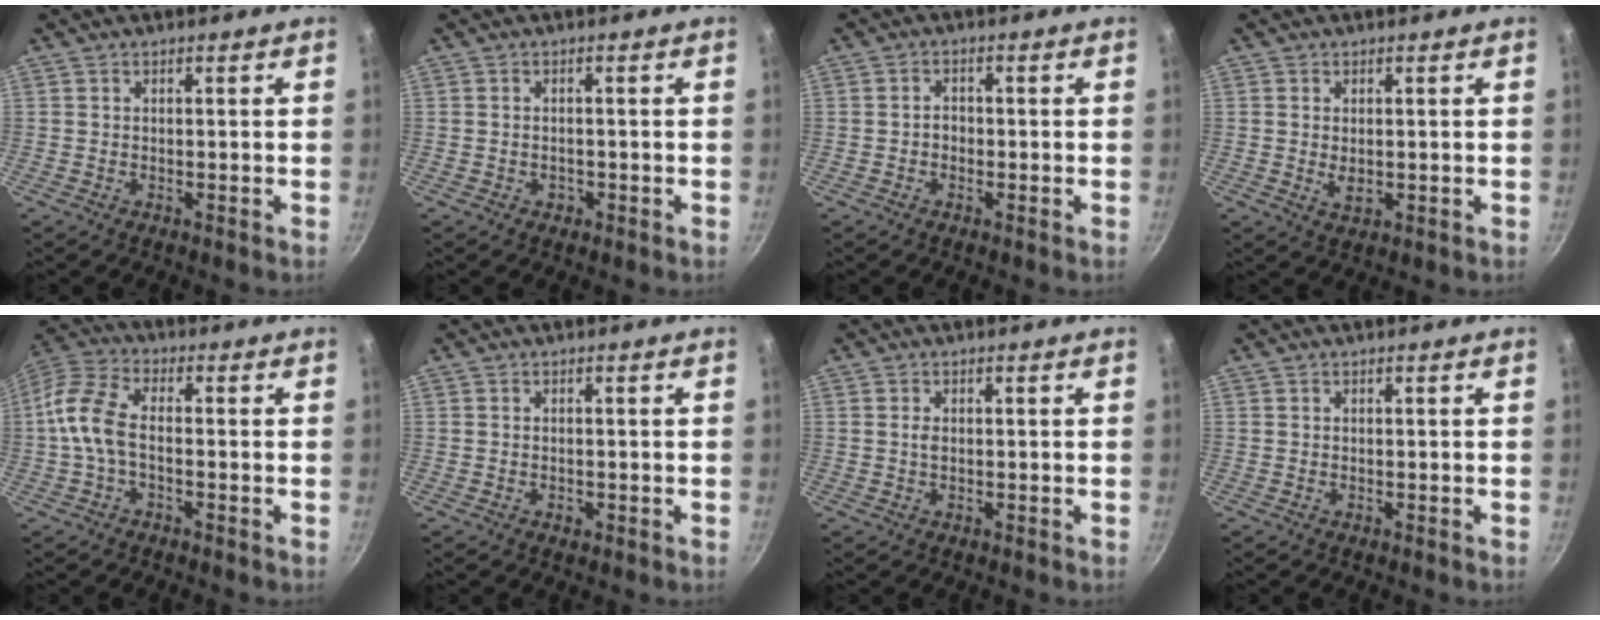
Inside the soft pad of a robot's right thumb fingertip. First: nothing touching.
{"total": 1.5, "force": [-0.6, 1.2, 0.6], "torque": [-0.008, 0.004, -0.004]}
{"total": 2.0, "force": [-0.5, 1.6, 1.2], "torque": [-0.011, 0.013, -0.010]}
{"total": 2.9, "force": [0.0, 1.8, 2.2], "torque": [-0.040, -0.005, 0.005]}
{"total": 8.8, "force": [-1.3, 4.6, 7.4], "torque": [-0.162, 0.031, -0.044]}
{"total": 1.0, "force": [-0.4, 0.7, 0.6], "torque": [-0.008, 0.001, -0.006]}
{"total": 1.4, "force": [0.1, 0.8, 1.1], "torque": [-0.021, 0.002, 0.000]}
{"total": 0.0}